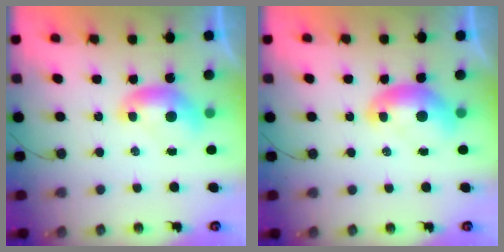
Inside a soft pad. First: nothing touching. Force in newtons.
{"total": 1.2, "press": 1.1, "slide": 0.6}